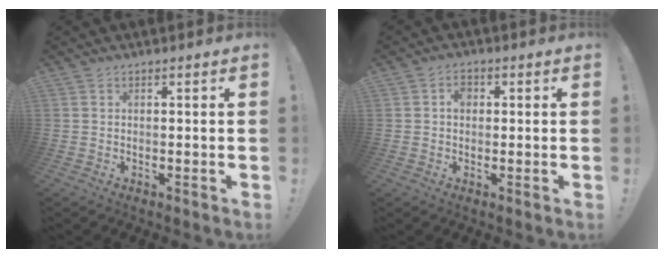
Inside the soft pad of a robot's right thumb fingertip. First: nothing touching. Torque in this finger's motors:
{"motor_torque": [0.00, 0.00, -0.01, 0.03, 0.01]}